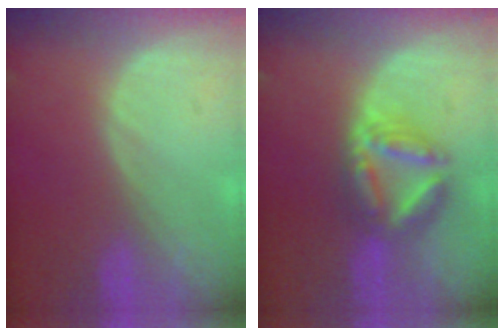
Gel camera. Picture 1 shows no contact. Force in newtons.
{"total": 6.9, "press": 6.8, "slide": 0.4}